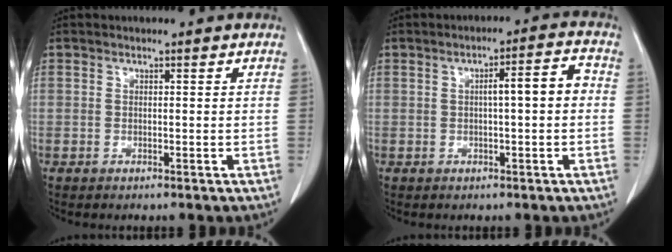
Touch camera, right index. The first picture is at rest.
{"total": 5.1, "force": [0.2, 0.7, 5.0], "torque": [-0.074, 0.017, 0.001]}